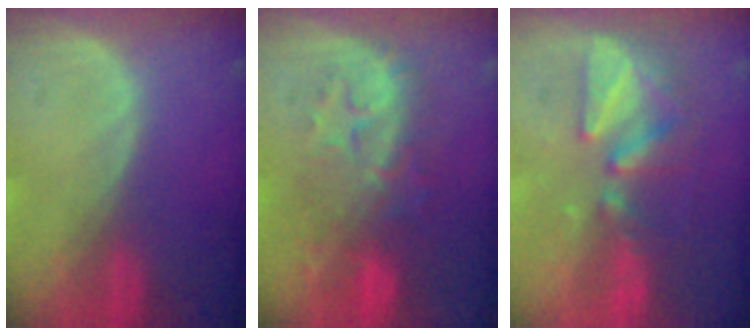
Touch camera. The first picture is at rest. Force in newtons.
{"total": 9.2, "press": 8.7, "slide": 3.2}
{"total": 8.1, "press": 7.5, "slide": 3.1}